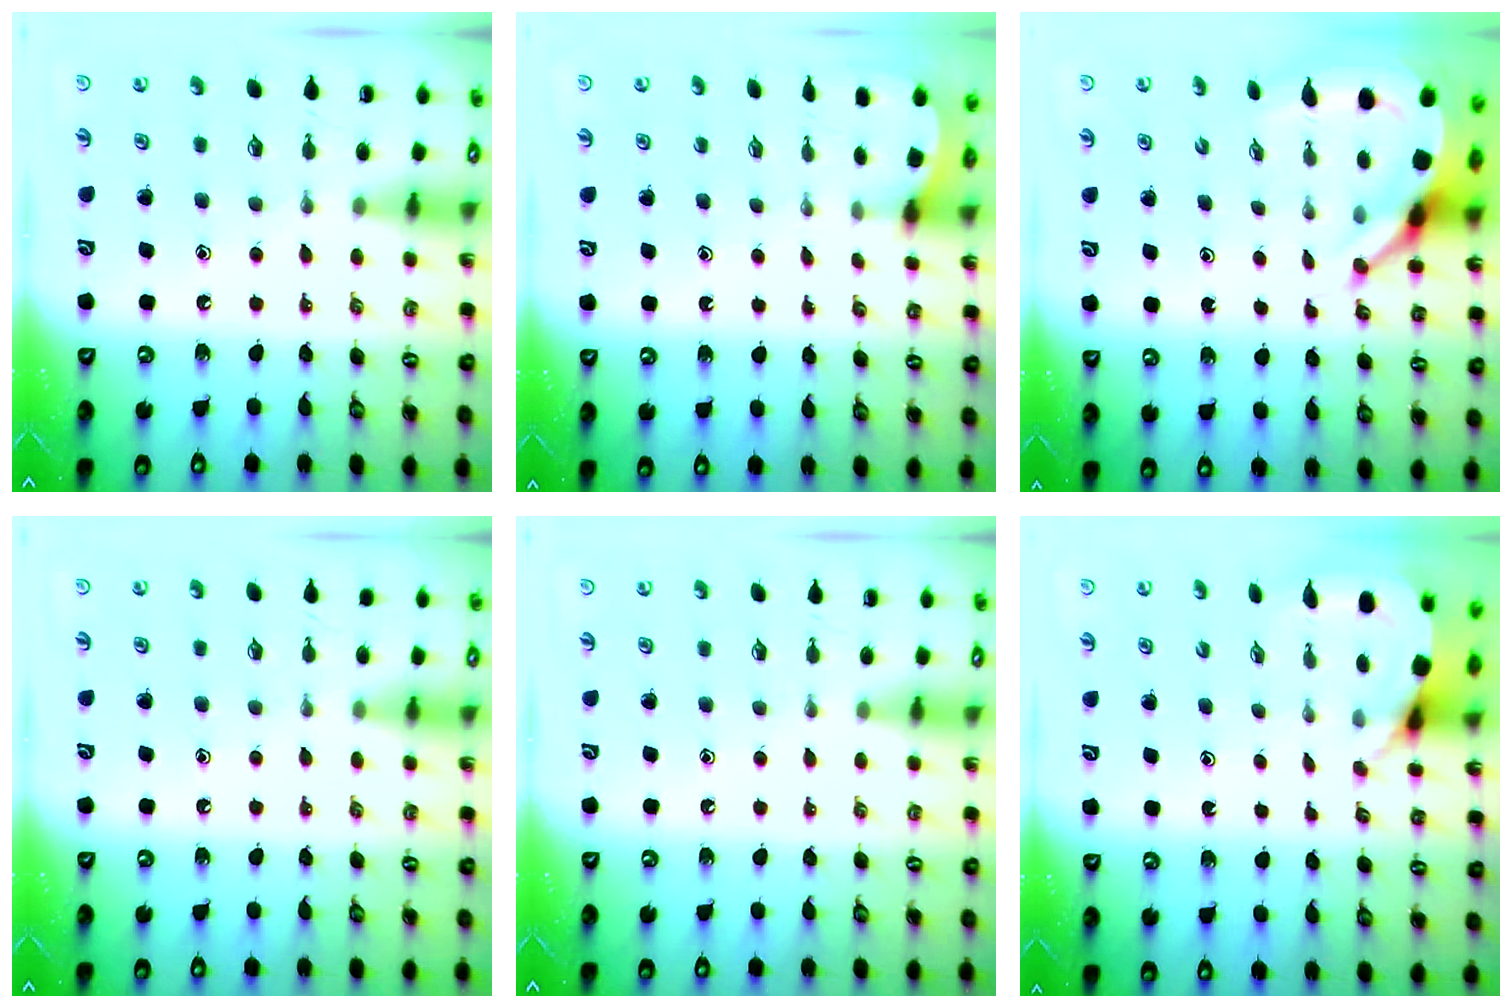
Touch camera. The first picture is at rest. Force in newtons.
{"total": 1.0, "press": 0.9, "slide": 0.1}
{"total": 9.2, "press": 9.1, "slide": 1.2}
{"total": 2.4, "press": 2.4, "slide": 0.4}
{"total": 0.0}
{"total": 3.9, "press": 3.9, "slide": 0.2}